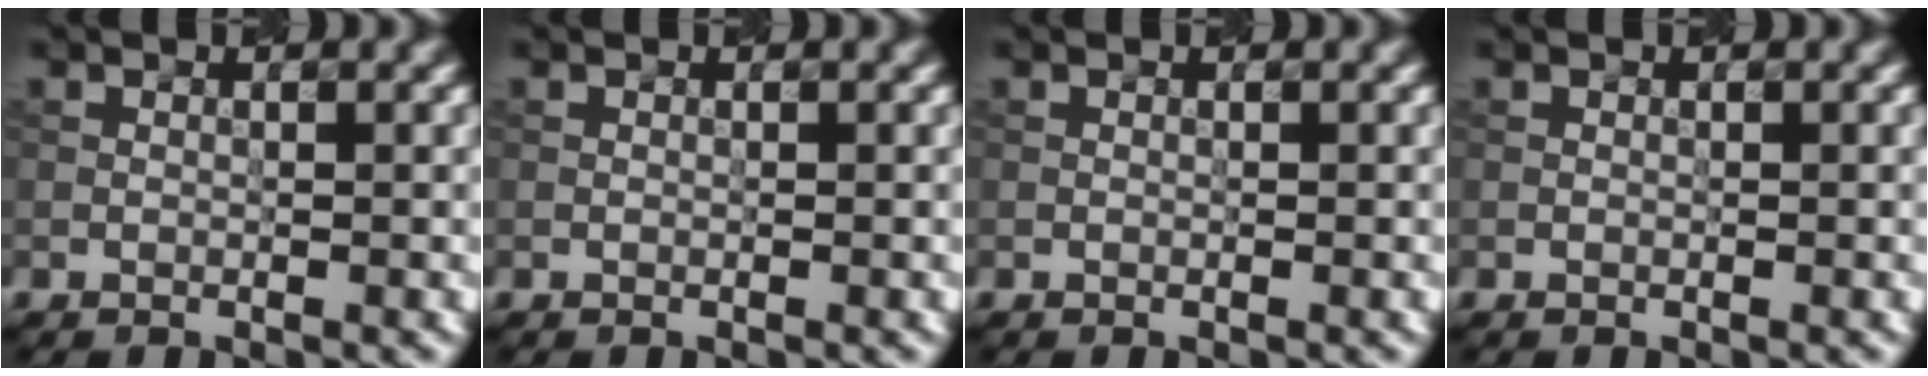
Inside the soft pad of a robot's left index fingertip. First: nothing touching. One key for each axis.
{"total": 0.0}
{"total": 0.0}
{"total": 0.0}